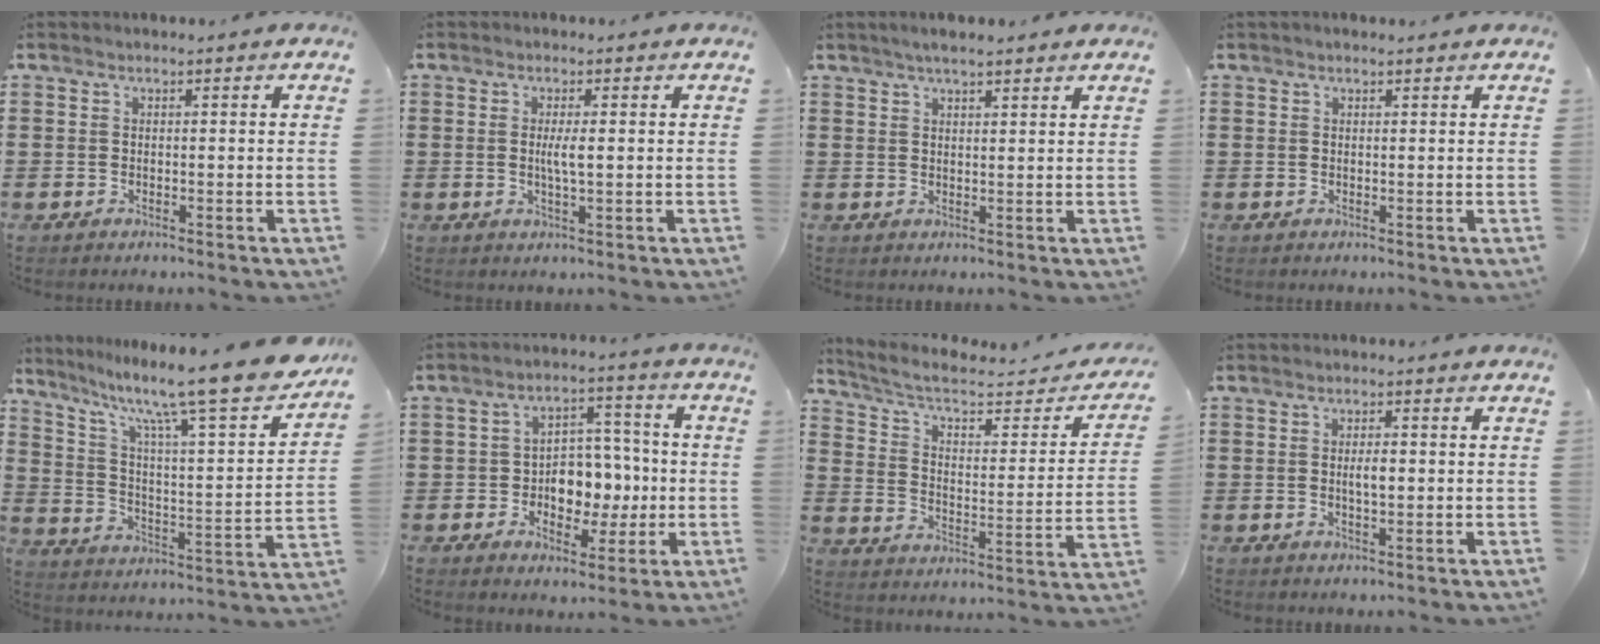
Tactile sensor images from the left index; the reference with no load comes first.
{"total": 2.8, "force": [0.1, 0.3, 2.8], "torque": [-0.054, -0.004, 0.001]}
{"total": 2.9, "force": [2.4, 0.4, 1.7], "torque": [-0.036, 0.006, 0.043]}
{"total": 0.5, "force": [0.4, 0.3, 0.1], "torque": [-0.004, 0.002, 0.007]}
{"total": 13.8, "force": [11.4, 0.3, 7.9], "torque": [-0.158, -0.087, 0.179]}
{"total": 7.5, "force": [-0.9, 5.8, 4.7], "torque": [-0.073, 0.011, -0.018]}
{"total": 5.8, "force": [4.4, 1.5, 3.5], "torque": [-0.088, -0.030, 0.068]}
{"total": 2.5, "force": [0.1, 0.8, 2.3], "torque": [-0.045, 0.001, 0.000]}